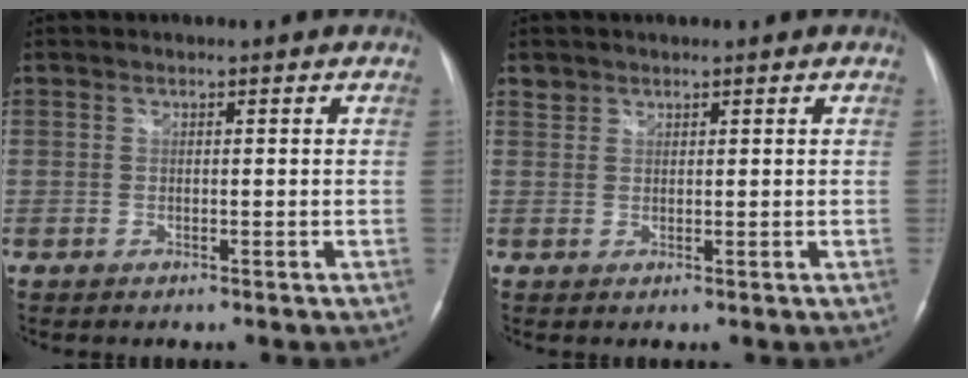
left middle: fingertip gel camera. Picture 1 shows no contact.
{"total": 1.2, "force": [1.0, 0.8, -0.1], "torque": [0.008, 0.005, 0.014]}